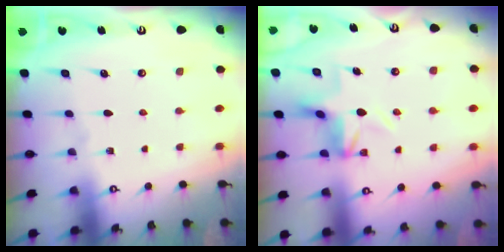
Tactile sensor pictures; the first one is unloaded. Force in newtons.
{"total": 4.4, "press": 3.8, "slide": 2.2}